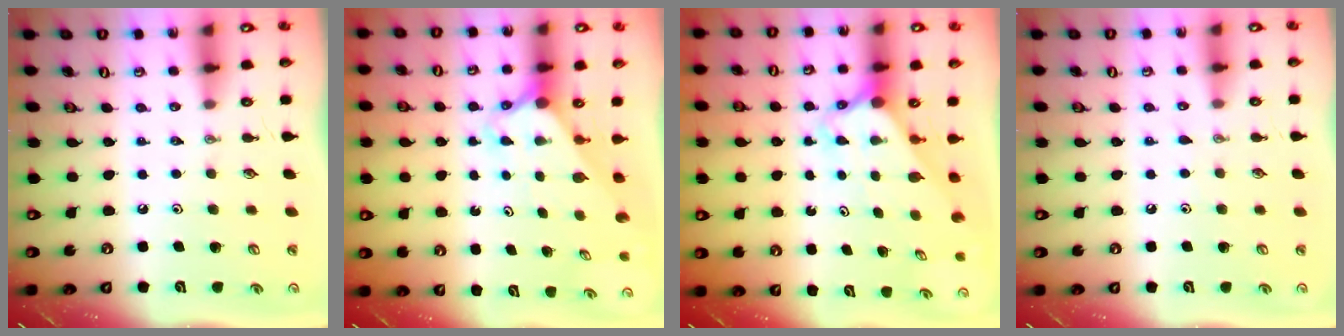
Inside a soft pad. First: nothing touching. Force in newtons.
{"total": 2.5, "press": 2.5, "slide": 0.2}
{"total": 3.7, "press": 3.7, "slide": 0.3}
{"total": 3.4, "press": 3.4, "slide": 0.4}